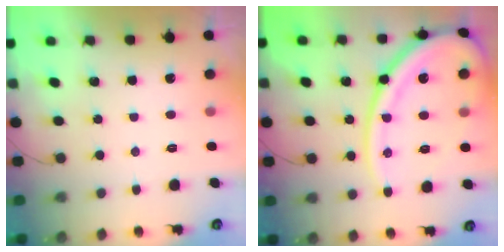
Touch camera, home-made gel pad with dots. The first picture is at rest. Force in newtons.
{"total": 20.1, "press": 20.0, "slide": 2.2}